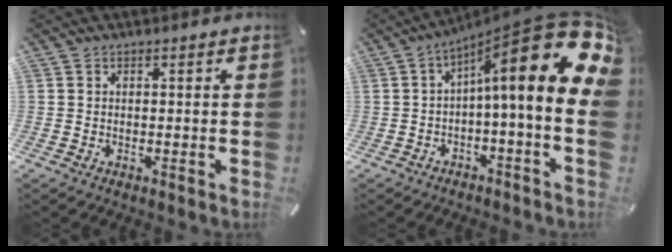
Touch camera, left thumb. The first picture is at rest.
{"total": 19.6, "force": [6.4, 3.2, 18.2], "torque": [-0.269, -0.063, 0.099]}